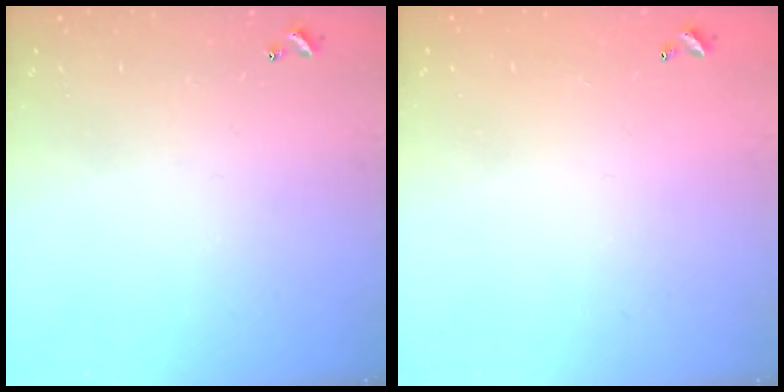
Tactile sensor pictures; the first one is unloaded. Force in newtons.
{"total": 2.8, "press": 2.8, "slide": 0.1}